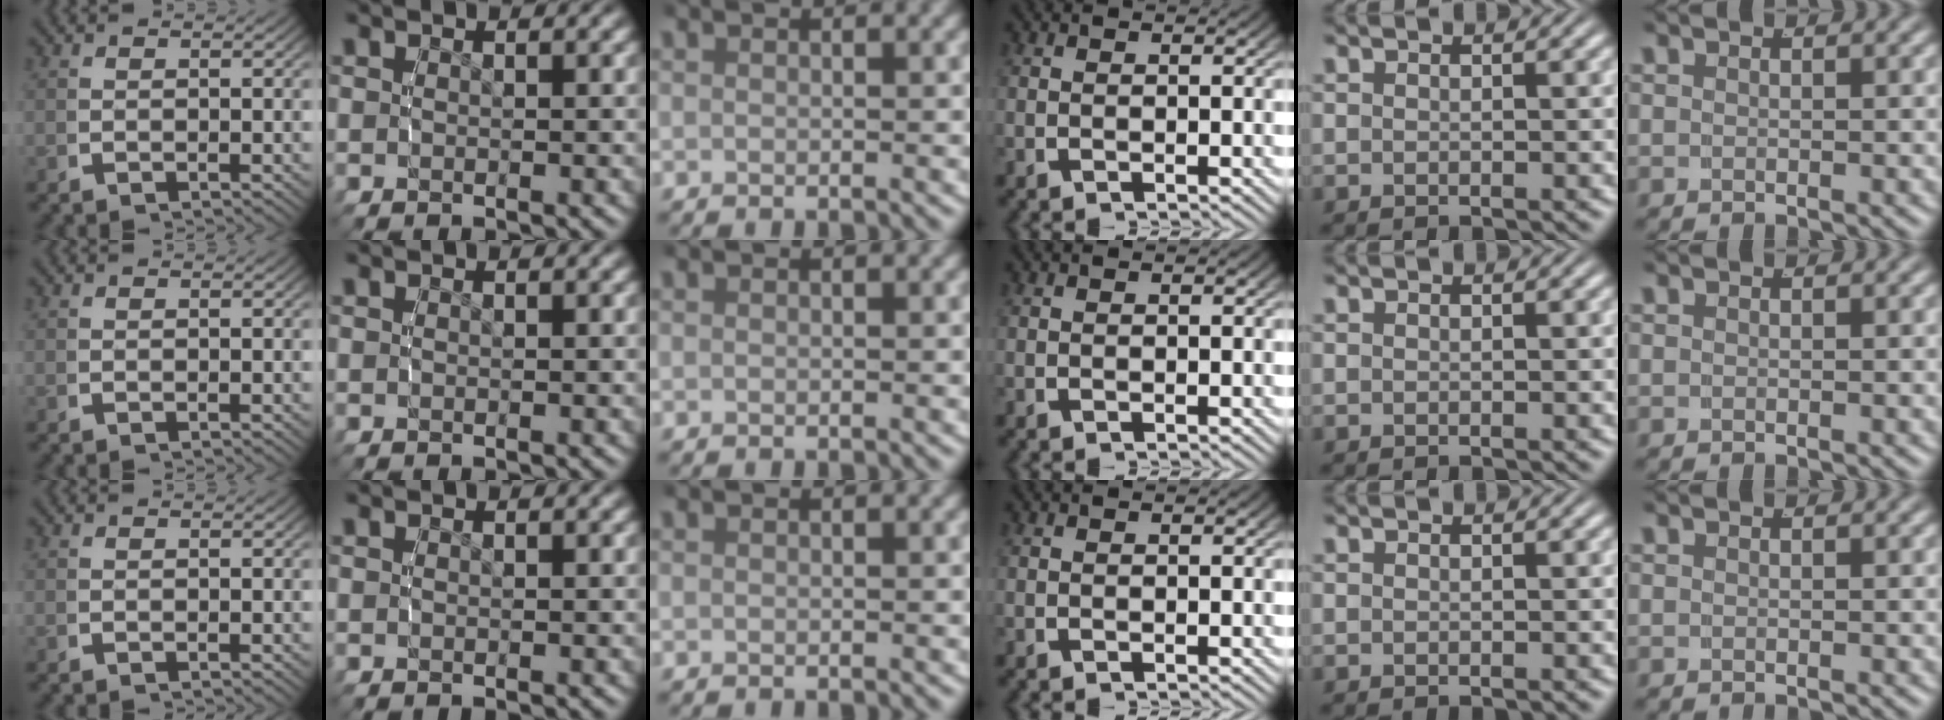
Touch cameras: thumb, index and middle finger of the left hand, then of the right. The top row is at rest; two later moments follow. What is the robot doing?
{"motion": "reach", "object": "markers"}